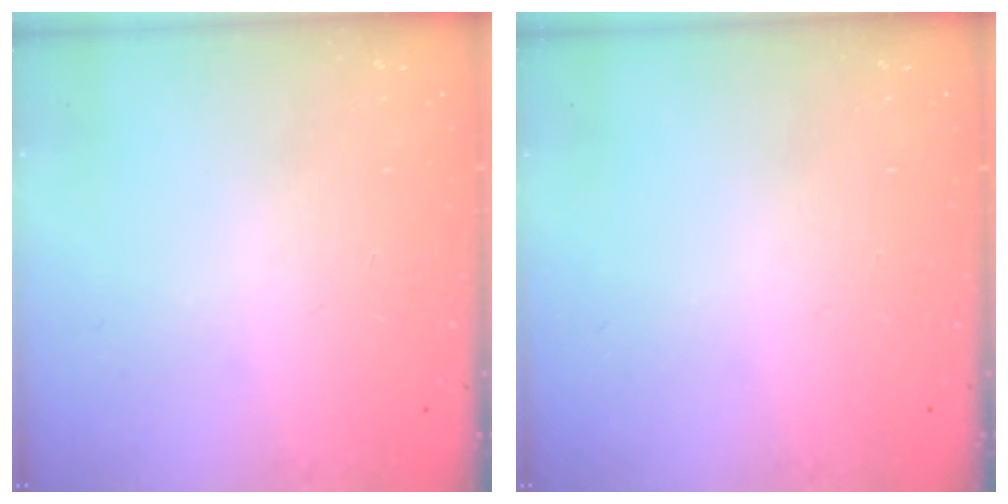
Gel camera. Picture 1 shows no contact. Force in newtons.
{"total": 0.0}